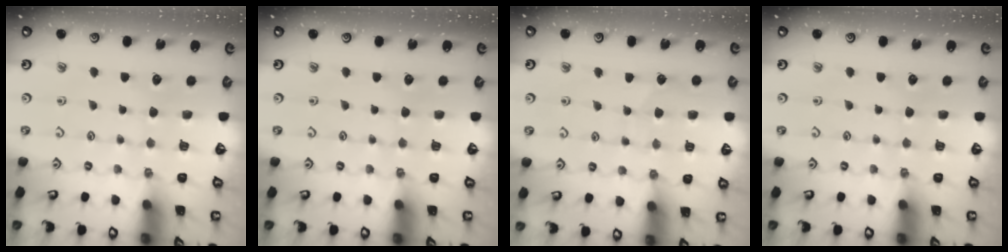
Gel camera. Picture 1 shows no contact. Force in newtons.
{"total": 0.0}
{"total": 6.8, "press": 6.8, "slide": 0.5}
{"total": 0.0}